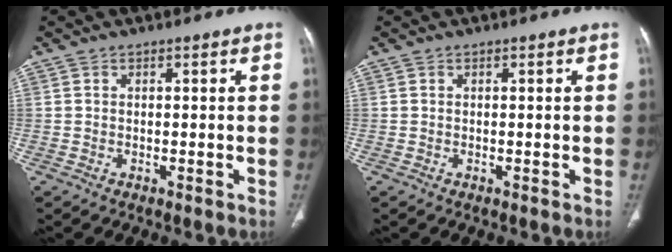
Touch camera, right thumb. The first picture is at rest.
{"total": 0.0}